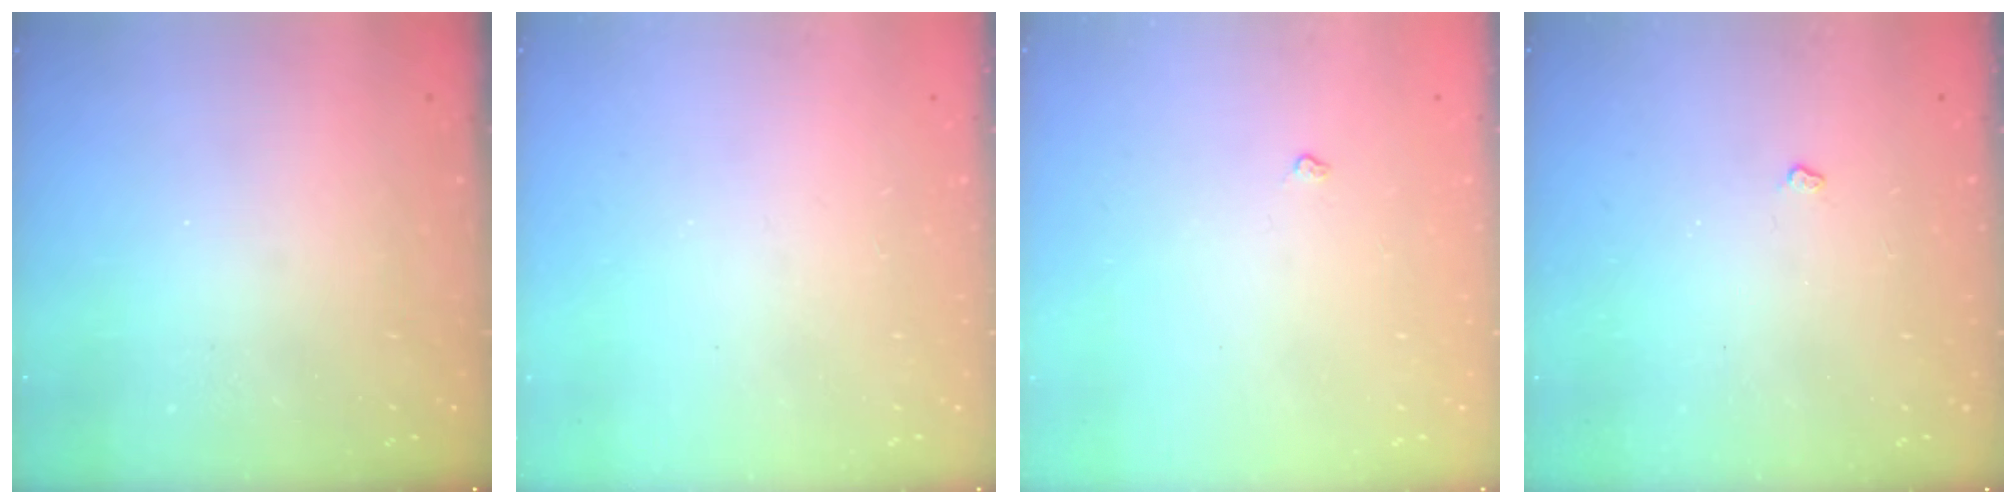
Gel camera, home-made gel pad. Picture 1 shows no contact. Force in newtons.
{"total": 0.0}
{"total": 3.2, "press": 3.2, "slide": 0.5}
{"total": 3.0, "press": 2.9, "slide": 0.5}